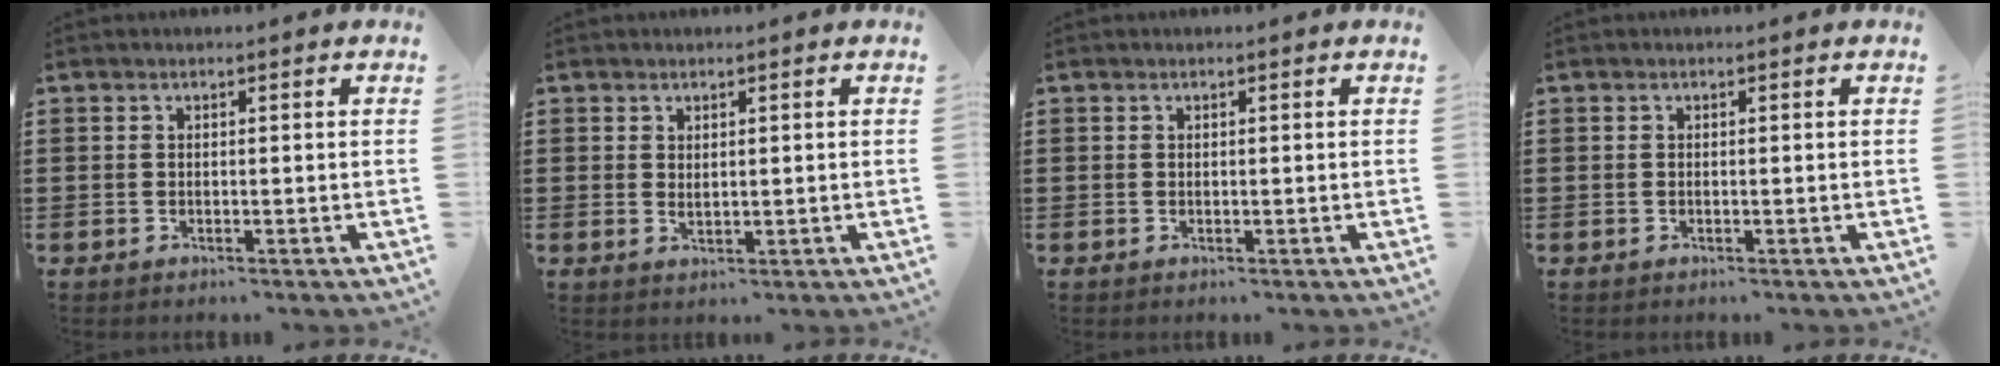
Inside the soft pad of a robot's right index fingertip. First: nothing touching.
{"total": 1.0, "force": [0.7, 0.5, 0.5], "torque": [-0.011, 0.005, 0.011]}
{"total": 0.0}
{"total": 0.0}